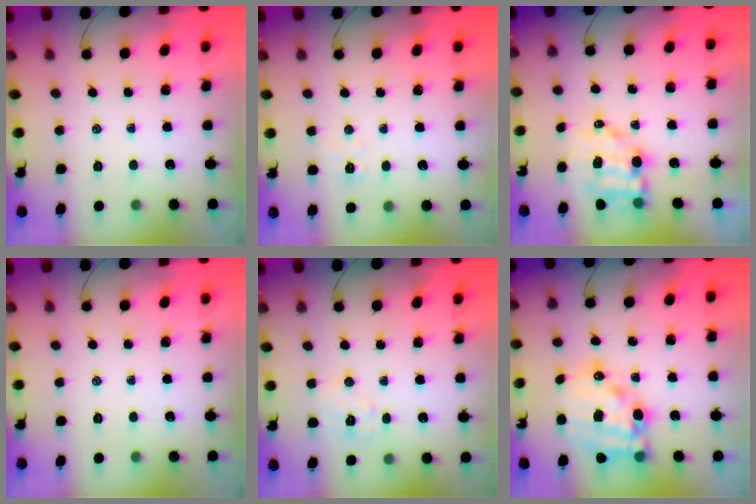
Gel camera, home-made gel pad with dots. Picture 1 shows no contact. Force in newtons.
{"total": 4.8, "press": 4.7, "slide": 0.8}
{"total": 7.7, "press": 7.6, "slide": 1.0}
{"total": 0.0}
{"total": 6.0, "press": 6.0, "slide": 0.7}
{"total": 14.9, "press": 14.5, "slide": 3.4}